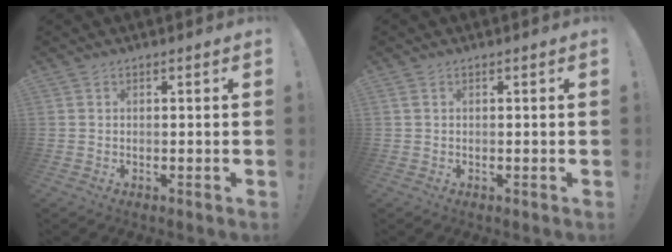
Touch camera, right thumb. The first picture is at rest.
{"total": 0.5, "force": [0.3, 0.2, 0.4], "torque": [-0.009, 0.001, 0.004]}